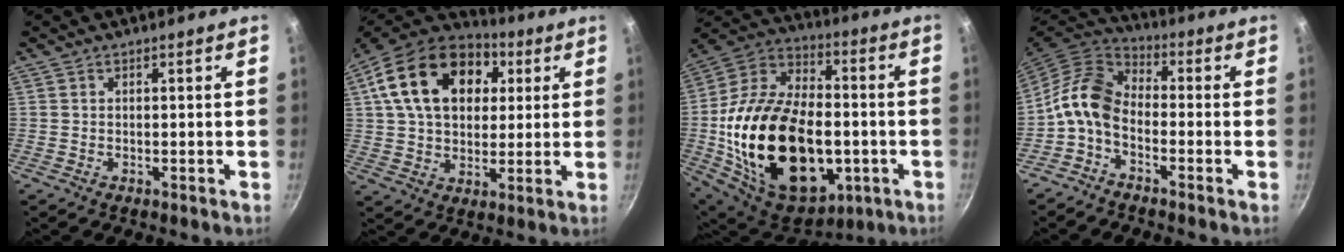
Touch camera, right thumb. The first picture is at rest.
{"total": 22.5, "force": [7.0, 15.3, 14.9], "torque": [-0.241, 0.010, 0.109]}
{"total": 34.3, "force": [-5.1, 21.1, 26.6], "torque": [-0.457, 0.019, -0.076]}
{"total": 9.5, "force": [-2.8, 6.1, 6.7], "torque": [-0.126, 0.047, -0.073]}